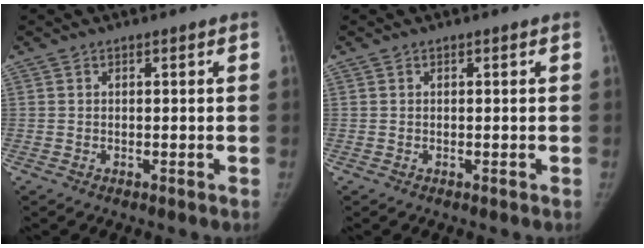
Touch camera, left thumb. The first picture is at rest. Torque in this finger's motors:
{"motor_torque": [-0.03, 0.10, 0.29, -0.30, 0.00]}